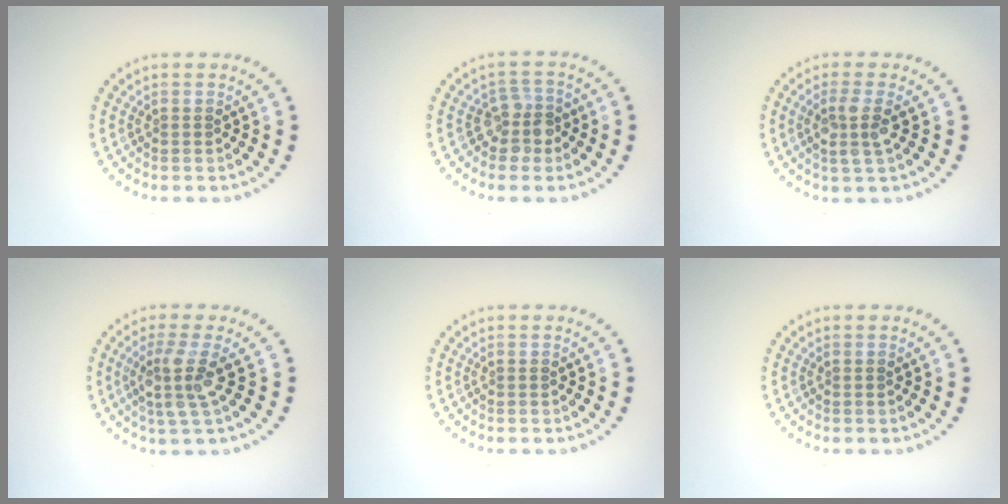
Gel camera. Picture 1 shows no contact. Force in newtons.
{"total": 2.4, "press": 2.0, "slide": 1.4}
{"total": 2.5, "press": 2.1, "slide": 1.3}
{"total": 3.2, "press": 2.4, "slide": 2.1}
{"total": 0.0}
{"total": 0.0}